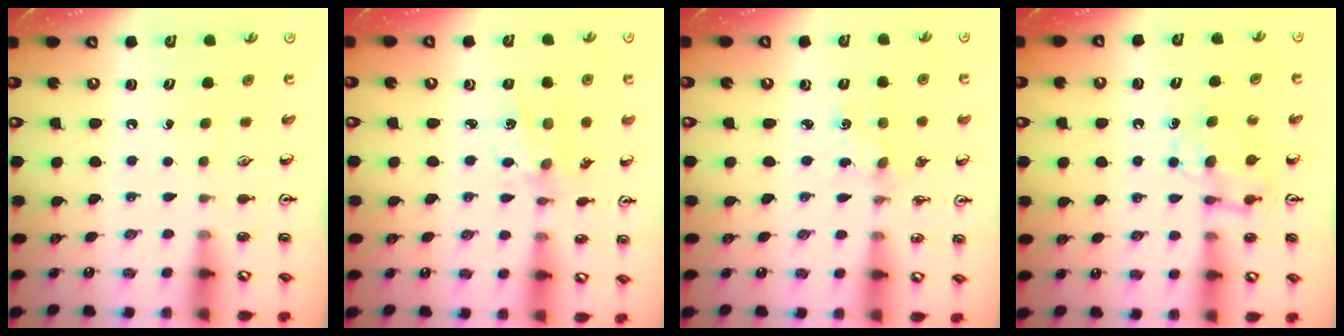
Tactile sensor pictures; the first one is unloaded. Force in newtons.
{"total": 2.3, "press": 2.2, "slide": 0.6}
{"total": 2.8, "press": 2.8, "slide": 0.4}
{"total": 6.4, "press": 6.4, "slide": 0.3}